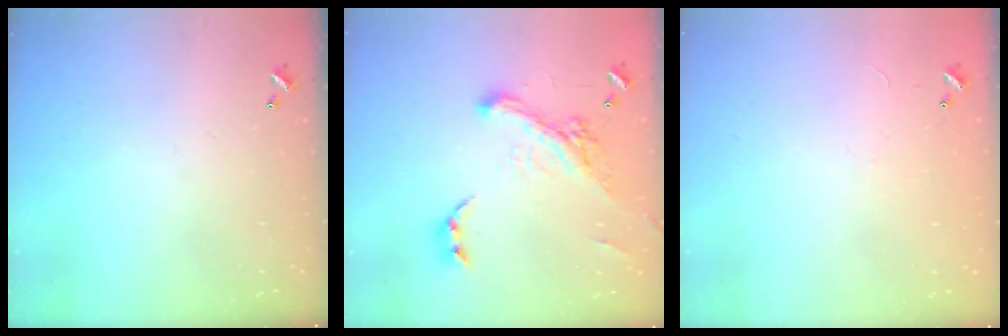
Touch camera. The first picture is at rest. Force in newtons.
{"total": 4.6, "press": 4.4, "slide": 1.4}
{"total": 8.0, "press": 7.9, "slide": 0.5}